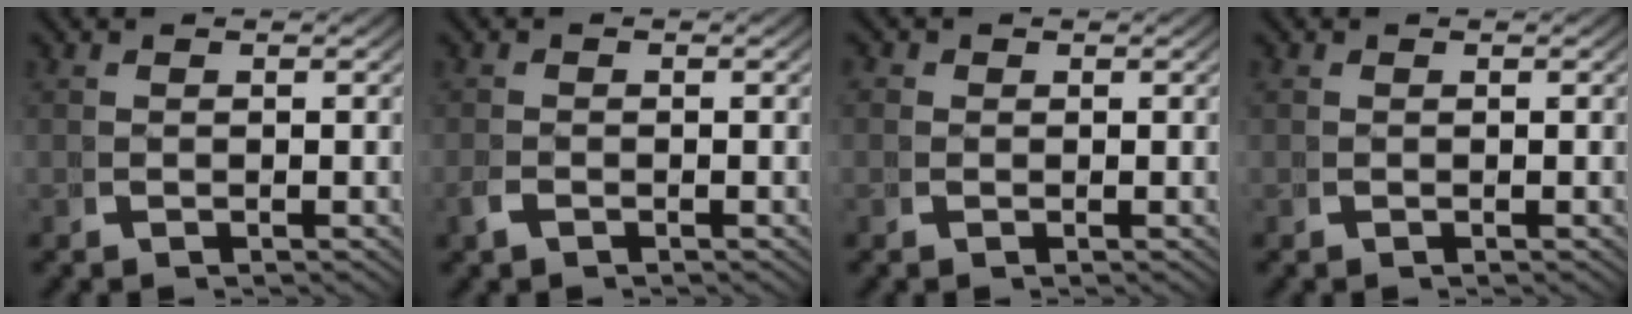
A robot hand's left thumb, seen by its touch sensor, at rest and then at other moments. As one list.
[{"total": 1.0, "force": [-0.8, 0.4, 0.4], "torque": [-0.015, -0.002, -0.015]}, {"total": 1.1, "force": [0.1, 1.0, 0.2], "torque": [-0.008, -0.007, 0.000]}, {"total": 0.0}]